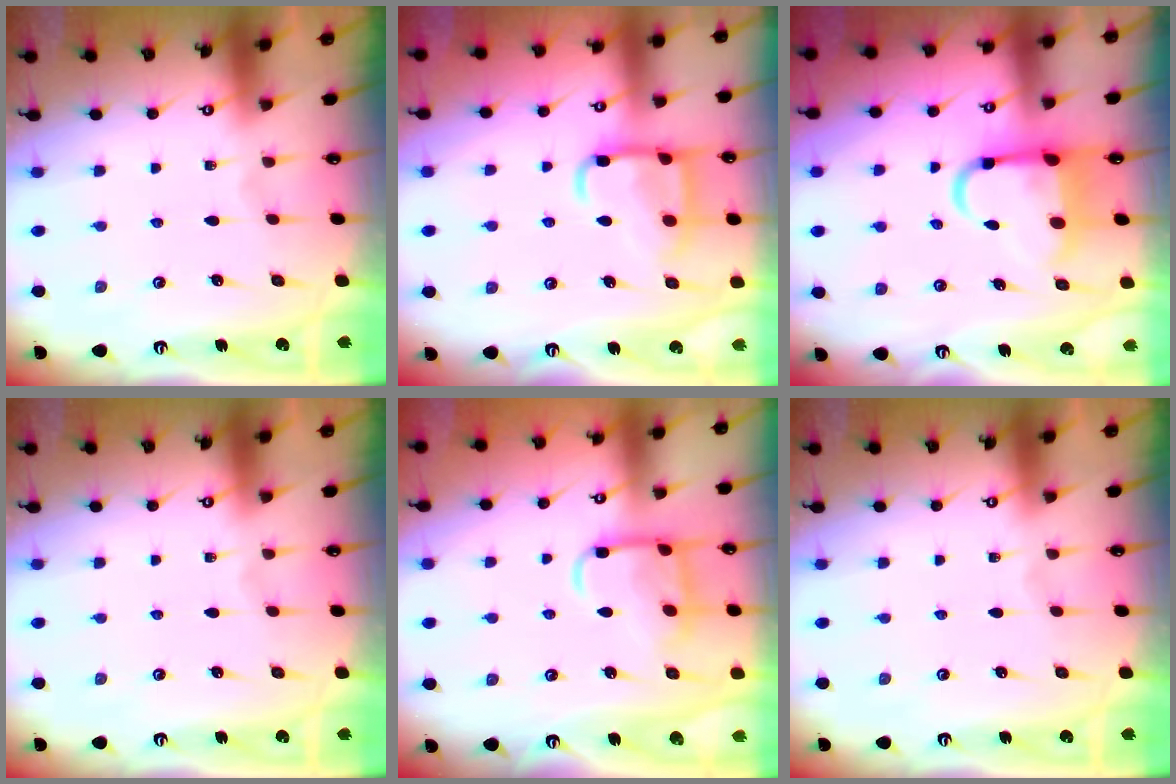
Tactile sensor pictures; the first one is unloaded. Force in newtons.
{"total": 14.2, "press": 14.1, "slide": 1.4}
{"total": 9.8, "press": 9.6, "slide": 2.1}
{"total": 0.0}
{"total": 12.9, "press": 12.9, "slide": 1.2}
{"total": 0.0}